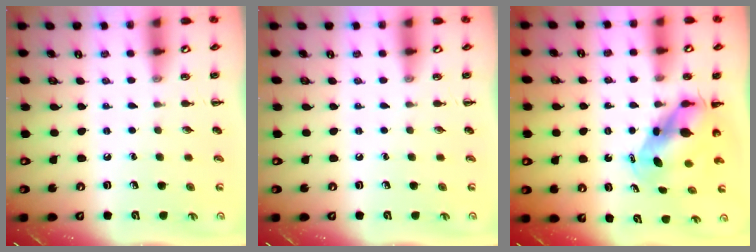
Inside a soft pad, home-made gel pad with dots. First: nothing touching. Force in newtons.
{"total": 0.0}
{"total": 5.8, "press": 5.6, "slide": 1.3}